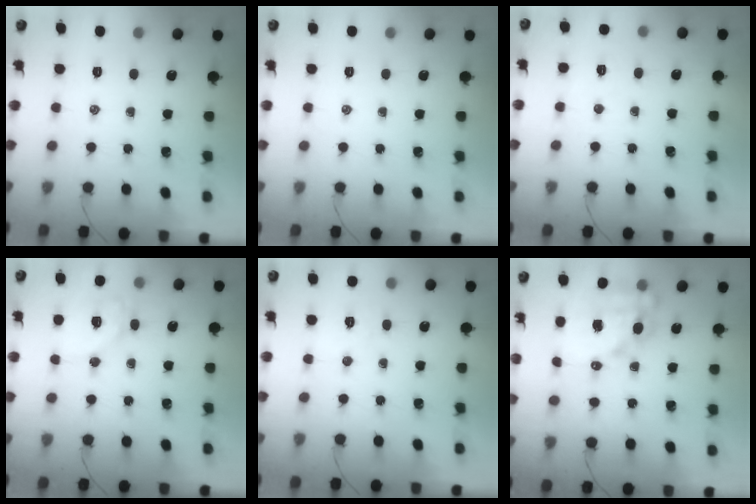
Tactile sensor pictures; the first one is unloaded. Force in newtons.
{"total": 0.0}
{"total": 2.3, "press": 2.2, "slide": 0.7}
{"total": 10.4, "press": 10.3, "slide": 1.5}
{"total": 4.8, "press": 4.7, "slide": 0.8}
{"total": 13.8, "press": 13.4, "slide": 3.2}